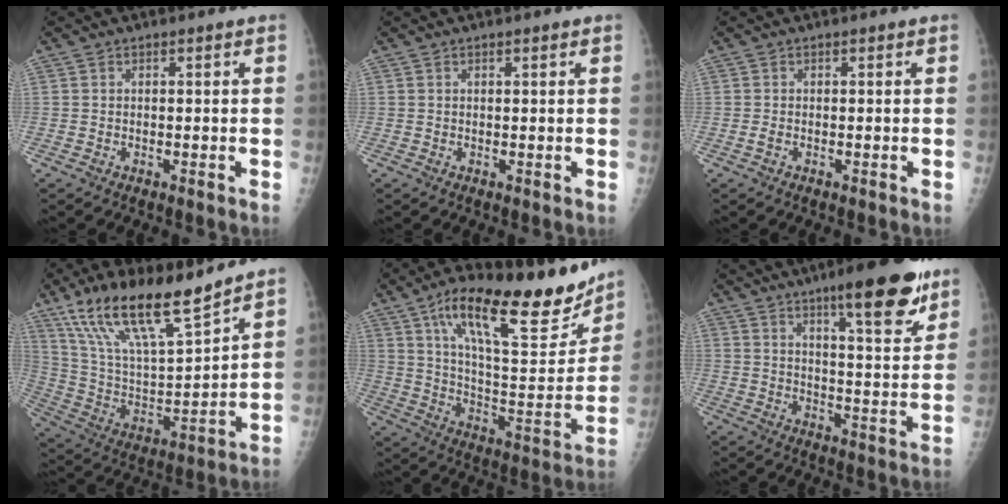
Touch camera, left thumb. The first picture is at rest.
{"total": 0.5, "force": [0.4, 0.1, 0.3], "torque": [-0.005, -0.001, 0.007]}
{"total": 0.6, "force": [-0.1, 0.3, 0.5], "torque": [-0.015, -0.002, -0.002]}
{"total": 20.0, "force": [14.7, 4.6, 12.7], "torque": [-0.211, -0.063, 0.278]}
{"total": 26.5, "force": [17.5, 8.3, 18.0], "torque": [-0.239, -0.059, 0.283]}
{"total": 12.1, "force": [7.7, 2.8, 9.0], "torque": [-0.097, -0.042, 0.103]}